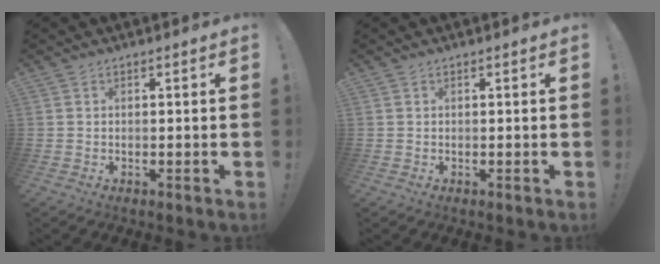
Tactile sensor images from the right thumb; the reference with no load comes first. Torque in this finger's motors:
{"motor_torque": [0.00, 0.00, -0.04, 0.00, 0.00]}